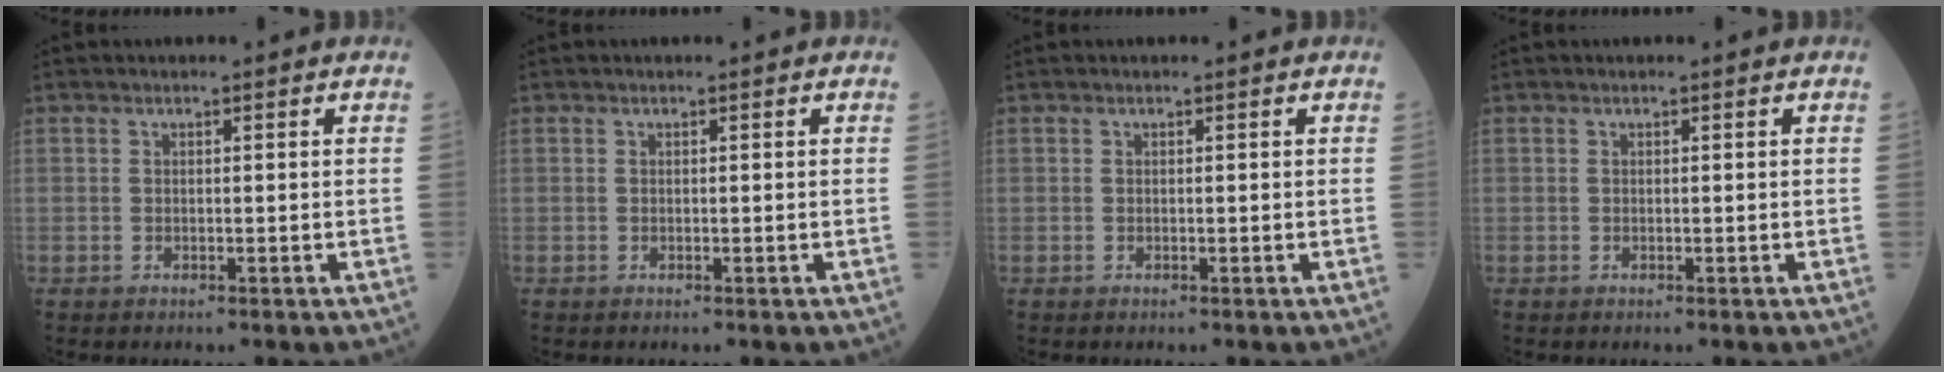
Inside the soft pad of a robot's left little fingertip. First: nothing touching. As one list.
[{"total": 0.0}, {"total": 0.0}, {"total": 0.0}]